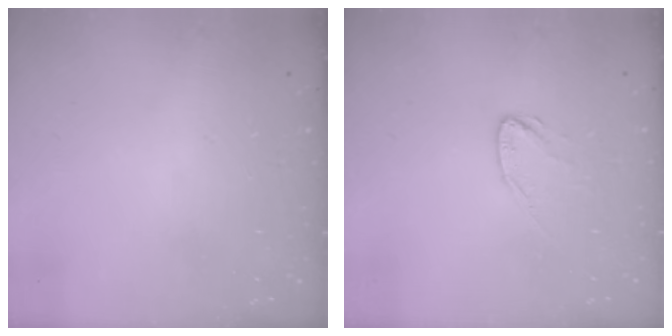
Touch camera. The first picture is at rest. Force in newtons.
{"total": 6.1, "press": 6.1, "slide": 0.3}